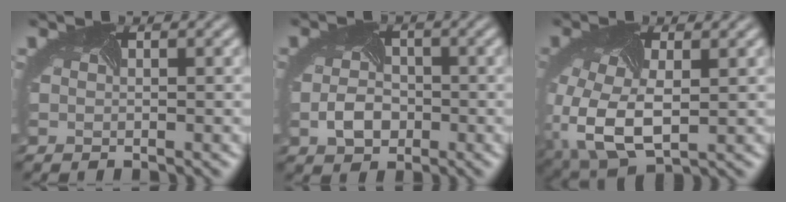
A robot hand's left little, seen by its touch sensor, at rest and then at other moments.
{"total": 3.0, "force": [-1.0, 2.2, 1.8], "torque": [-0.038, -0.005, -0.019]}
{"total": 8.3, "force": [-2.4, 4.8, 6.3], "torque": [-0.172, -0.031, -0.034]}